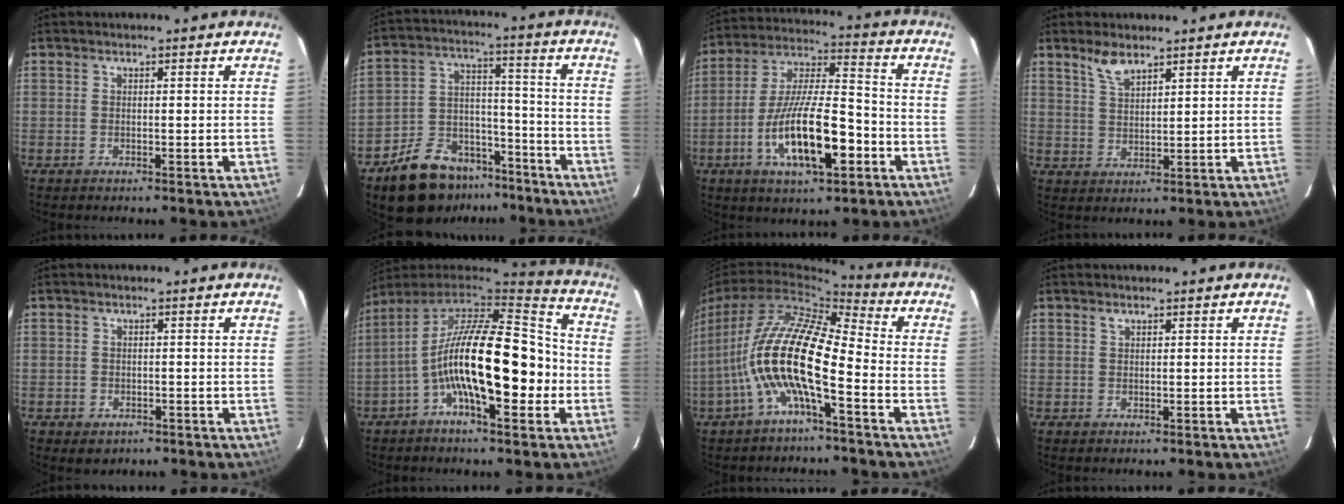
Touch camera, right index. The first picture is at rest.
{"total": 15.0, "force": [-10.9, 8.7, 5.6], "torque": [-0.121, 0.051, -0.157]}
{"total": 17.3, "force": [-6.5, 5.1, 15.2], "torque": [-0.290, -0.008, -0.113]}
{"total": 4.3, "force": [3.3, 1.3, 2.3], "torque": [-0.045, 0.003, 0.067]}
{"total": 2.7, "force": [-1.2, 2.2, 0.9], "torque": [-0.021, 0.000, -0.011]}
{"total": 20.6, "force": [-4.6, 6.9, 18.9], "torque": [-0.317, 0.002, -0.090]}
{"total": 14.4, "force": [-4.6, 3.5, 13.2], "torque": [-0.250, 0.000, -0.093]}
{"total": 0.6, "force": [0.4, 0.3, 0.3], "torque": [-0.004, 0.002, 0.008]}